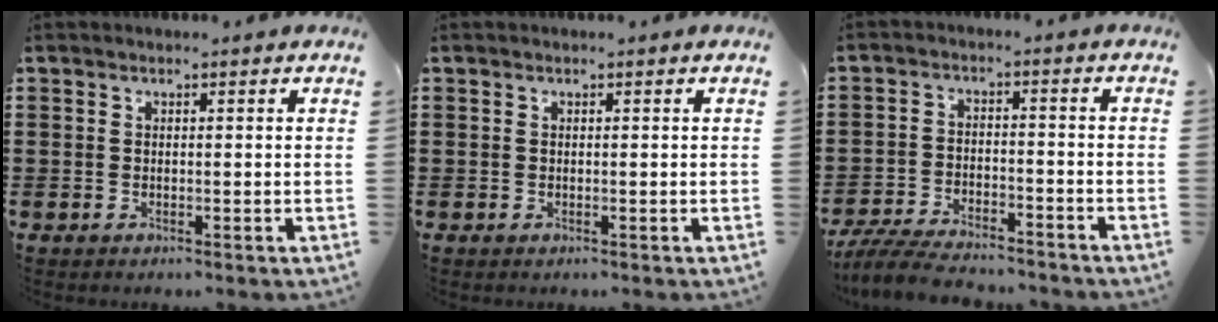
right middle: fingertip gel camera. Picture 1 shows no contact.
{"total": 0.0}
{"total": 6.4, "force": [-6.1, 0.9, 2.0], "torque": [-0.046, 0.001, -0.119]}